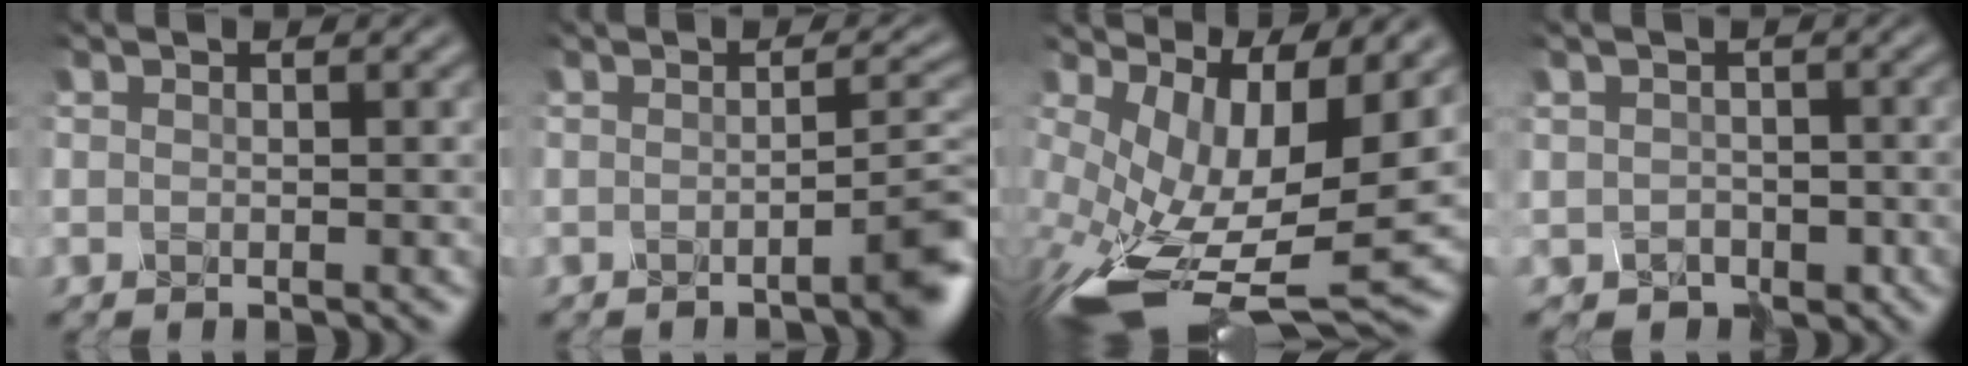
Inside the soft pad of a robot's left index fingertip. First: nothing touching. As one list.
[{"total": 4.3, "force": [-1.9, 0.7, 3.8], "torque": [-0.030, 0.014, -0.036]}, {"total": 10.1, "force": [-0.6, 4.3, 9.1], "torque": [-0.194, -0.033, 0.002]}, {"total": 2.5, "force": [-1.0, 2.3, 0.0], "torque": [0.004, -0.004, -0.019]}]